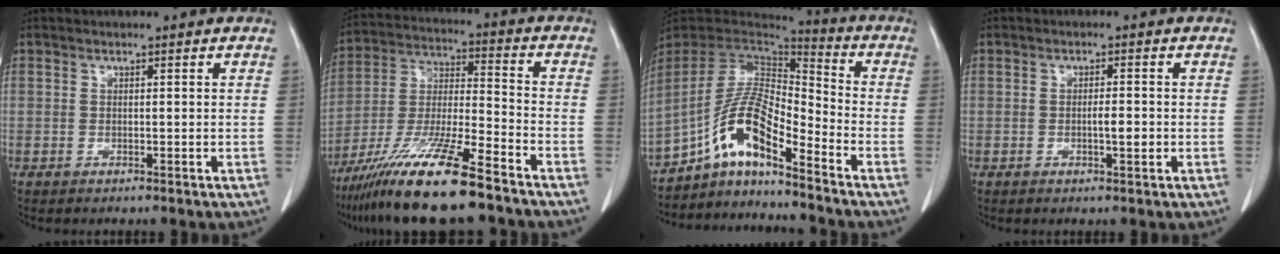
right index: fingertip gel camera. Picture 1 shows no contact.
{"total": 16.6, "force": [-12.0, 0.8, 11.4], "torque": [-0.239, -0.035, -0.222]}
{"total": 12.2, "force": [-7.7, 2.0, 9.3], "torque": [-0.186, 0.016, -0.141]}
{"total": 2.4, "force": [-0.5, 0.5, 2.3], "torque": [-0.043, 0.000, -0.007]}